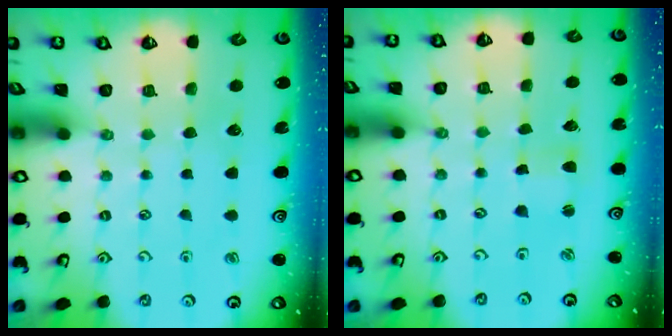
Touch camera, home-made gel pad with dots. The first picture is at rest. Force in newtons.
{"total": 2.7, "press": 2.7, "slide": 0.3}